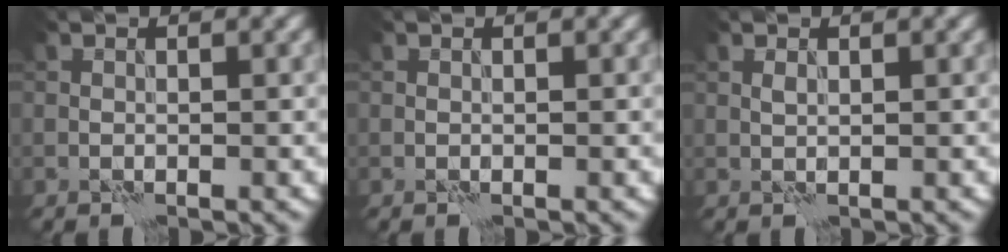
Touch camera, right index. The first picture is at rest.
{"total": 0.0}
{"total": 0.5, "force": [0.3, 0.2, 0.4], "torque": [-0.011, 0.003, 0.005]}